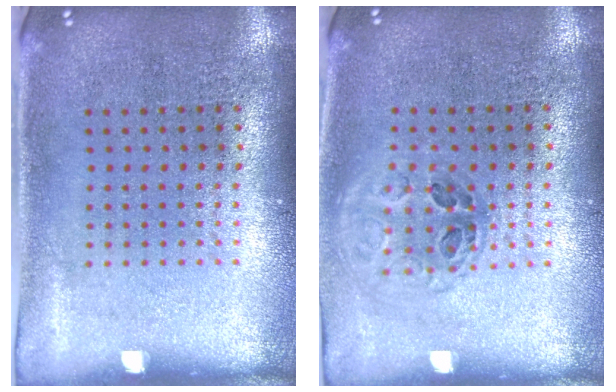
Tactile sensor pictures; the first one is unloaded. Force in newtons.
{"total": 1.1, "press": 1.0, "slide": 0.4}